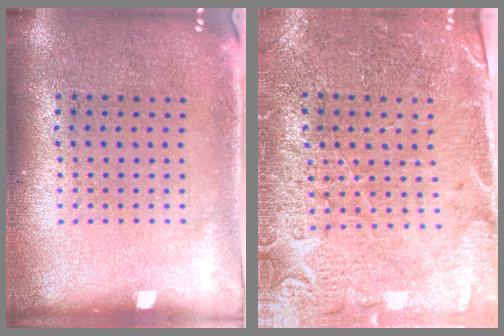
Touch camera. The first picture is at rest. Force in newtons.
{"total": 3.3, "press": 3.2, "slide": 1.0}